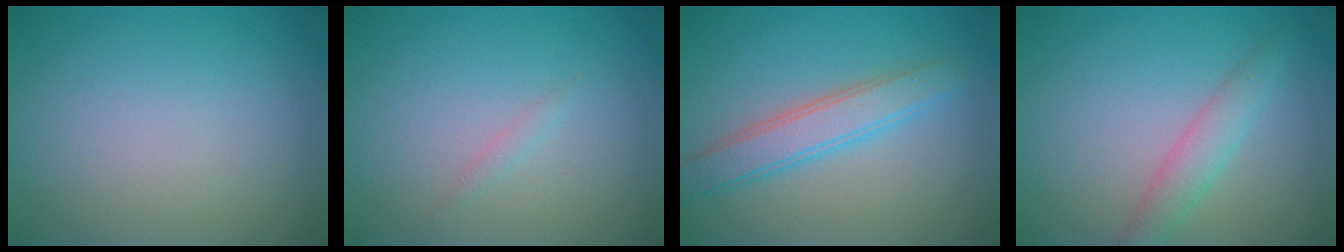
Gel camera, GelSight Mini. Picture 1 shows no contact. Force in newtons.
{"total": 0.6, "press": 0.6, "slide": 0.1}
{"total": 3.6, "press": 3.6, "slide": 0.1}
{"total": 2.5, "press": 2.5, "slide": 0.1}